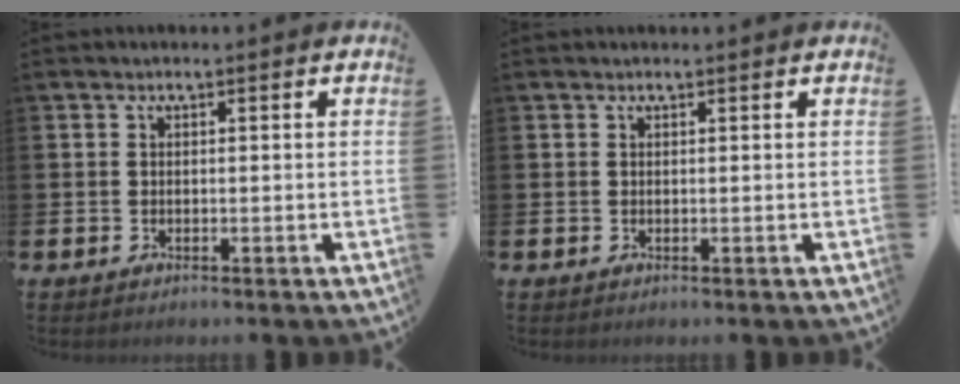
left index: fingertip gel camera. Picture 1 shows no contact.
{"total": 0.0}